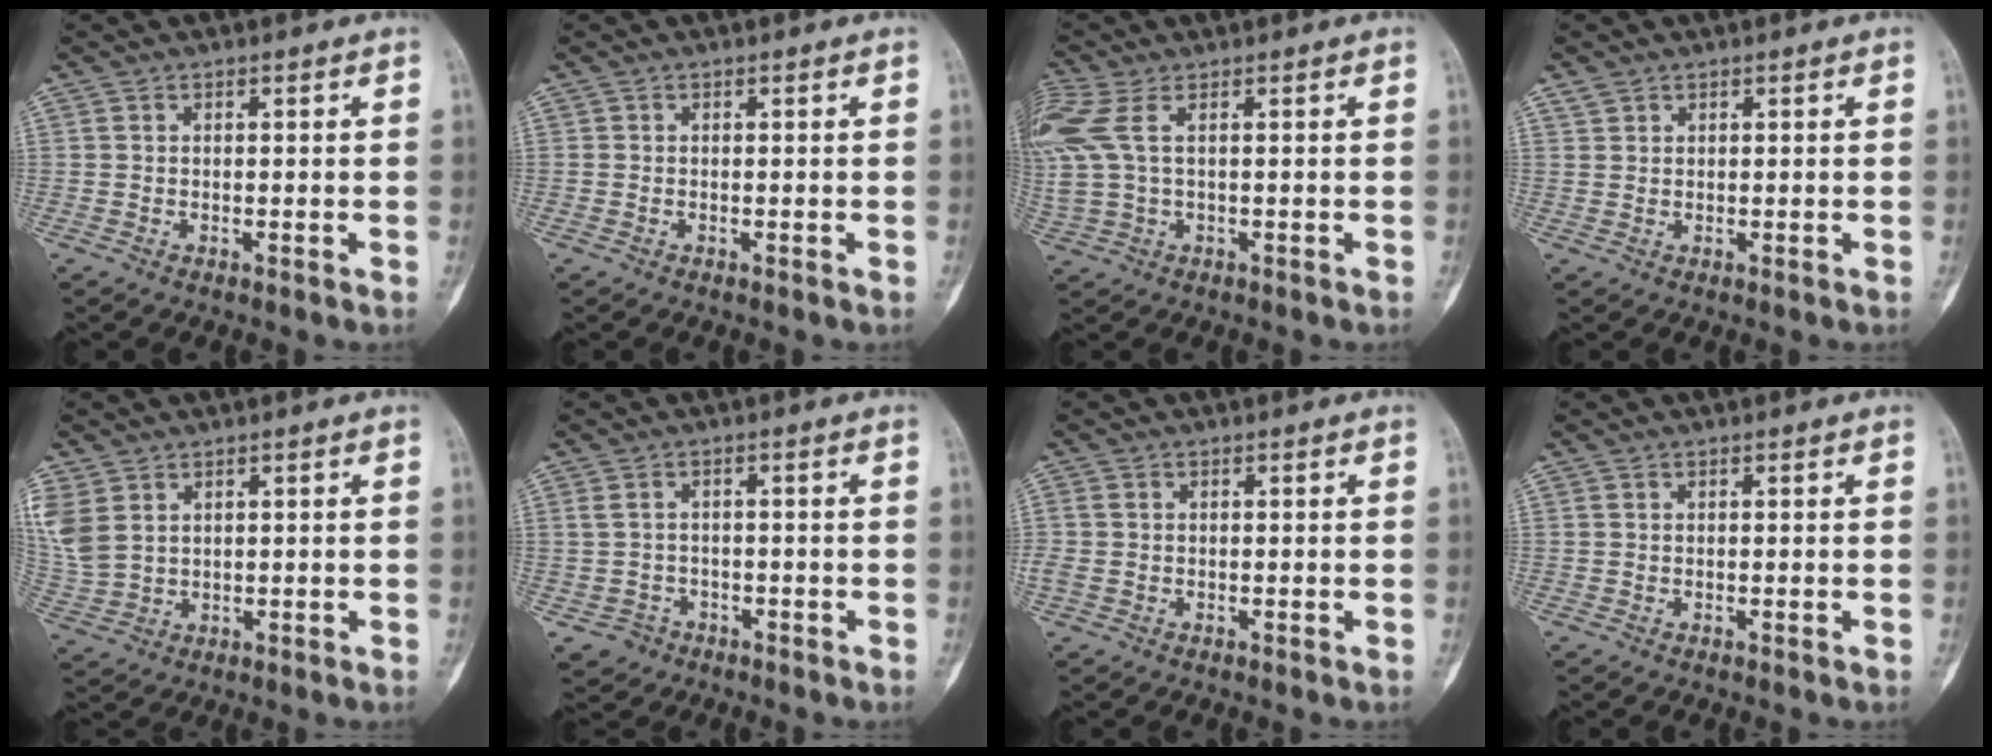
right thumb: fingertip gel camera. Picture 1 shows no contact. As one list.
[{"total": 0.0}, {"total": 7.9, "force": [2.2, 3.4, 6.8], "torque": [-0.211, 0.021, 0.054]}, {"total": 1.3, "force": [1.0, 0.9, 0.3], "torque": [-0.002, 0.003, 0.020]}, {"total": 8.6, "force": [3.2, 6.2, 5.0], "torque": [-0.132, -0.003, 0.082]}, {"total": 3.7, "force": [-1.5, 3.2, 0.9], "torque": [-0.008, 0.012, -0.020]}, {"total": 2.4, "force": [-0.2, 1.7, 1.7], "torque": [-0.067, 0.001, -0.007]}, {"total": 0.0}]